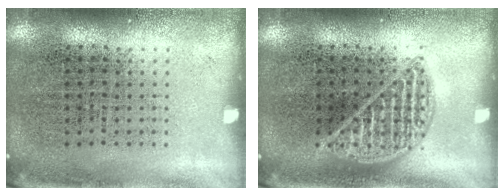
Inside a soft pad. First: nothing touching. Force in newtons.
{"total": 1.1, "press": 1.0, "slide": 0.2}